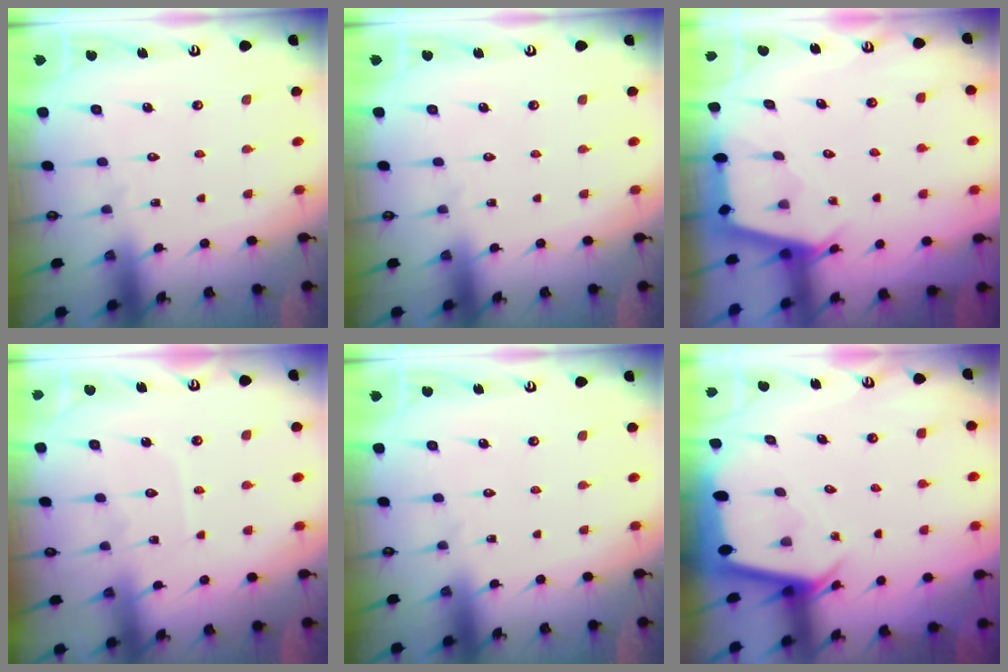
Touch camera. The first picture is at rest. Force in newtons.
{"total": 0.0}
{"total": 2.7, "press": 2.7, "slide": 0.3}
{"total": 6.6, "press": 6.6, "slide": 0.6}
{"total": 0.0}
{"total": 2.6, "press": 2.6, "slide": 0.2}